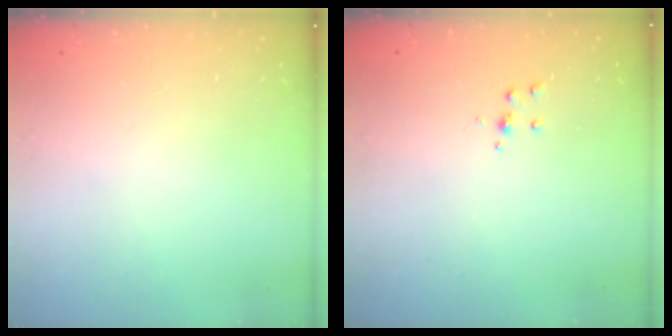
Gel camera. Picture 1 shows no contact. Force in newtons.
{"total": 3.3, "press": 3.3, "slide": 0.4}